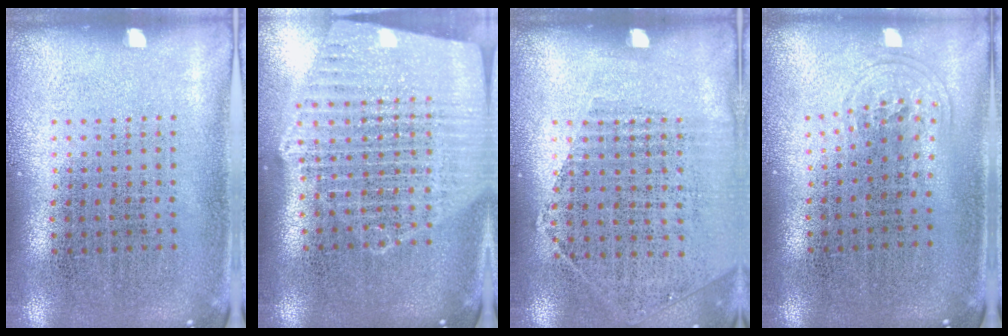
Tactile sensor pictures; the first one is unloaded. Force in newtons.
{"total": 2.1, "press": 1.9, "slide": 1.0}
{"total": 1.2, "press": 1.0, "slide": 0.6}
{"total": 0.8, "press": 0.5, "slide": 0.7}